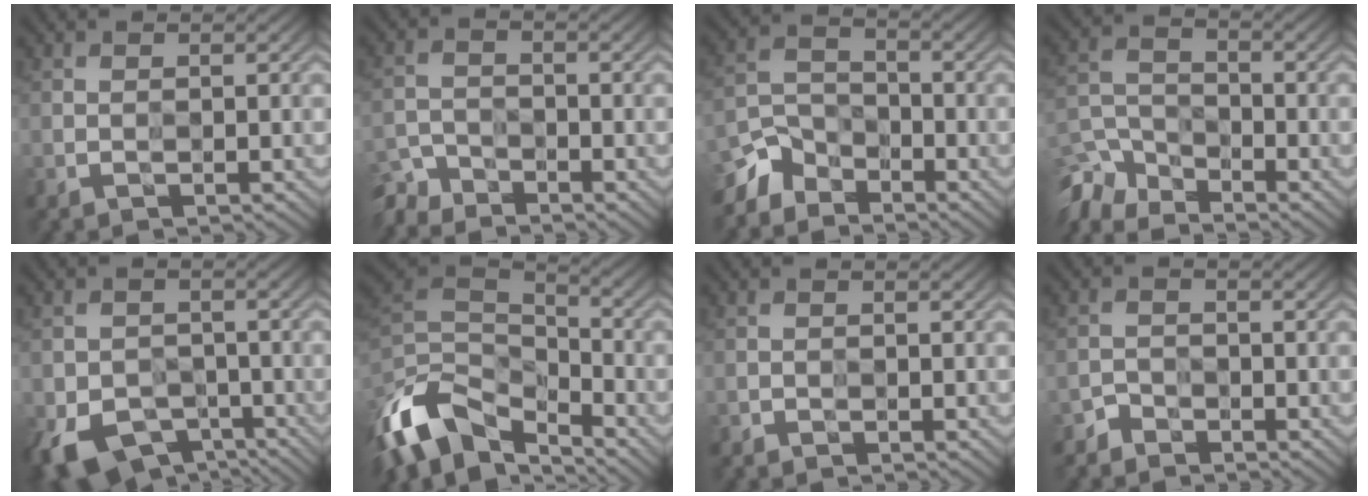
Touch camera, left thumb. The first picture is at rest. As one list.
[{"total": 4.6, "force": [-4.3, 1.5, 0.5], "torque": [-0.010, -0.009, -0.091]}, {"total": 5.3, "force": [-4.6, 2.6, -0.1], "torque": [0.004, -0.002, -0.104]}, {"total": 8.1, "force": [-7.1, 3.2, 2.2], "torque": [-0.058, -0.010, -0.148]}, {"total": 5.3, "force": [-3.3, 4.0, 1.2], "torque": [-0.029, -0.016, -0.054]}, {"total": 11.2, "force": [-6.6, 6.7, 6.2], "torque": [-0.164, 0.001, -0.125]}, {"total": 1.0, "force": [-0.8, 0.3, -0.5], "torque": [0.012, -0.003, -0.012]}, {"total": 2.4, "force": [-2.0, 0.7, -1.1], "torque": [0.025, -0.001, -0.042]}]